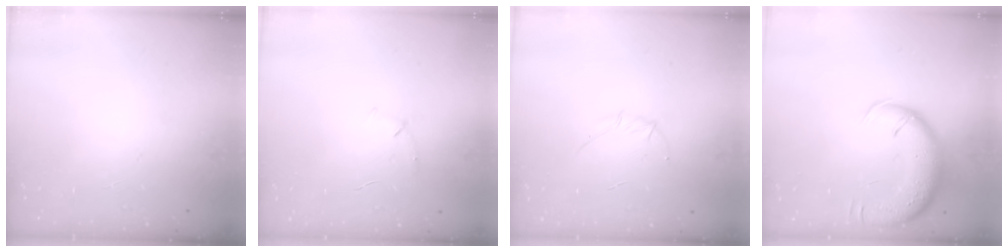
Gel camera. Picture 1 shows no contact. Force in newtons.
{"total": 4.3, "press": 4.2, "slide": 1.1}
{"total": 4.1, "press": 3.9, "slide": 1.0}
{"total": 13.4, "press": 12.9, "slide": 3.5}